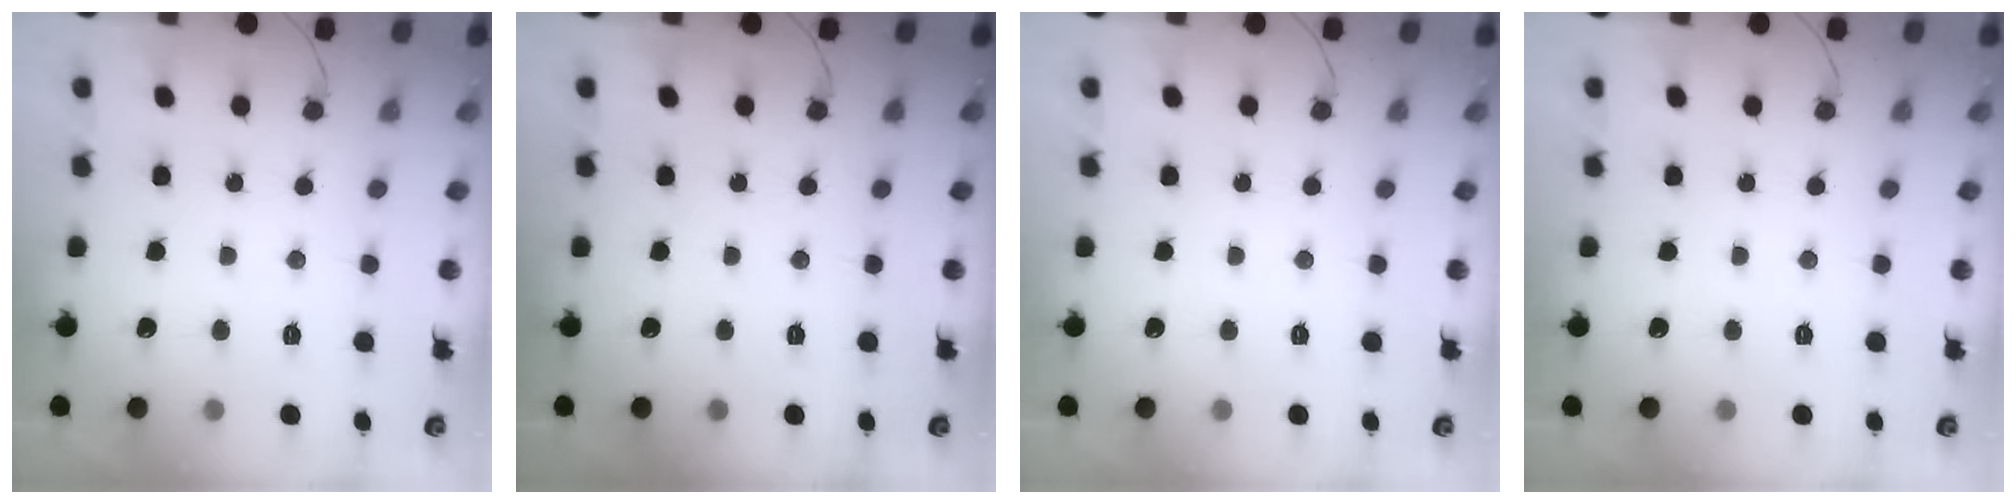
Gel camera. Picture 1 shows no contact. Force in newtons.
{"total": 0.0}
{"total": 0.0}
{"total": 0.0}